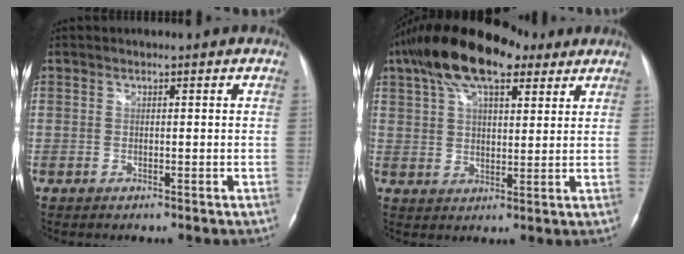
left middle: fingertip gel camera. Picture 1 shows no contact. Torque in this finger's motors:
{"motor_torque": [1.81, -0.33, 0.37, 0.21]}